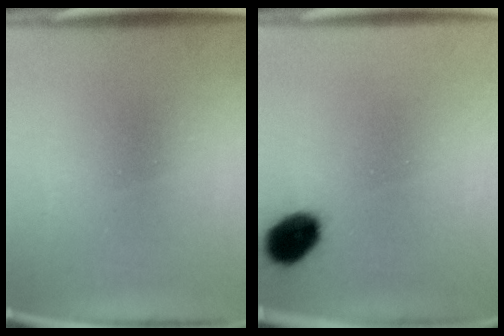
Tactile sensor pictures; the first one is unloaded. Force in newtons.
{"total": 7.8}